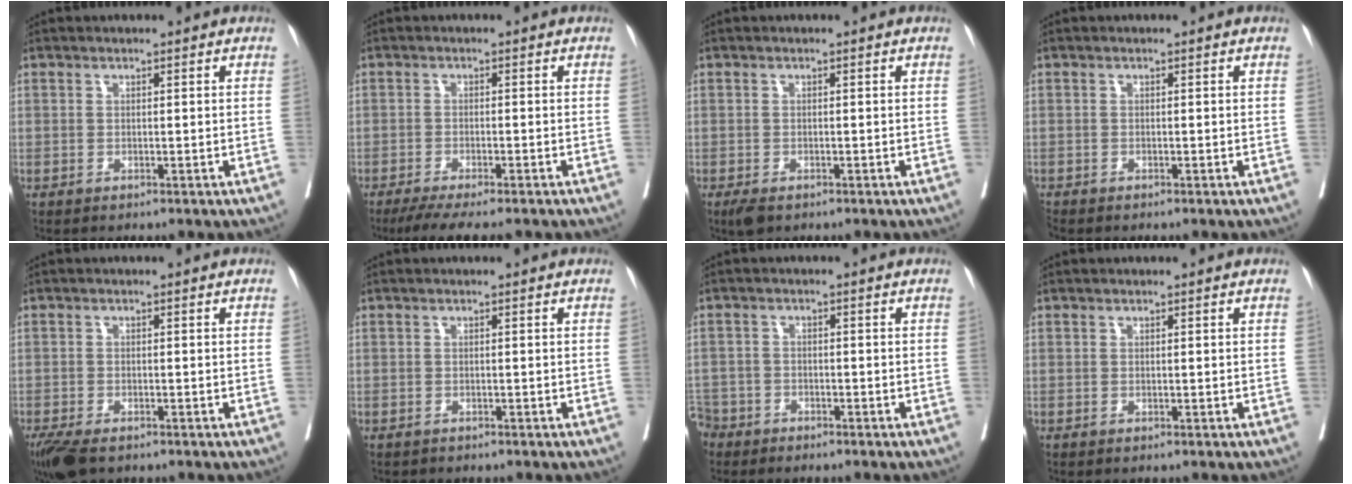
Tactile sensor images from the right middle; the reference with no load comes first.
{"total": 7.9, "force": [-6.5, 0.7, 4.4], "torque": [-0.055, -0.014, -0.101]}
{"total": 2.3, "force": [-1.5, 1.0, 1.4], "torque": [-0.027, -0.005, -0.021]}
{"total": 0.6, "force": [-0.6, 0.0, 0.0], "torque": [-0.007, -0.004, -0.016]}
{"total": 5.6, "force": [-4.1, 2.2, 3.3], "torque": [-0.058, -0.013, -0.069]}
{"total": 0.8, "force": [-0.7, 0.3, 0.0], "torque": [-0.008, 0.000, -0.015]}
{"total": 4.7, "force": [-4.0, 2.6, -0.3], "torque": [0.007, 0.001, -0.081]}
{"total": 0.0}